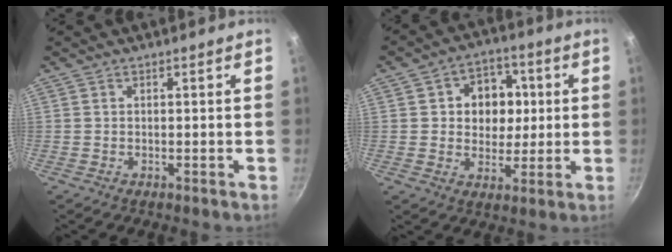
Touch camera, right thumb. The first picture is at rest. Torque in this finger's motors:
{"motor_torque": [-0.29, 0.68, -0.14, 0.15, 0.03]}